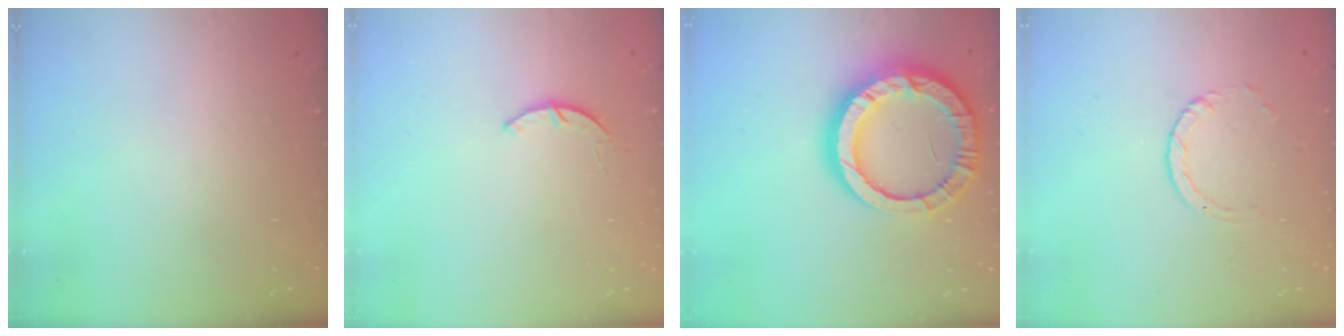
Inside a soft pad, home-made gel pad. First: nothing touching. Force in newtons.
{"total": 3.2, "press": 3.2, "slide": 0.4}
{"total": 18.9, "press": 18.9, "slide": 1.7}
{"total": 1.0, "press": 1.0, "slide": 0.1}